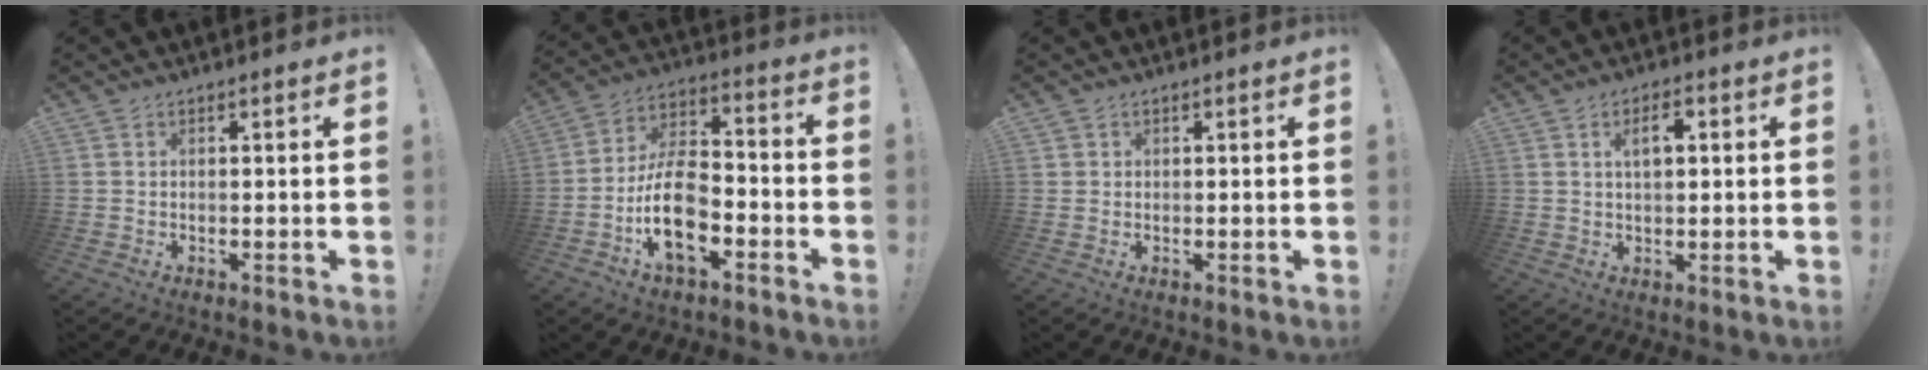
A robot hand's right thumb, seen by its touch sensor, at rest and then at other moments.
{"total": 15.6, "force": [-6.2, 8.5, 11.5], "torque": [-0.224, 0.031, -0.106]}
{"total": 1.1, "force": [0.6, 0.9, 0.1], "torque": [0.001, -0.001, 0.011]}
{"total": 4.9, "force": [1.2, 2.3, 4.1], "torque": [-0.054, 0.000, 0.012]}